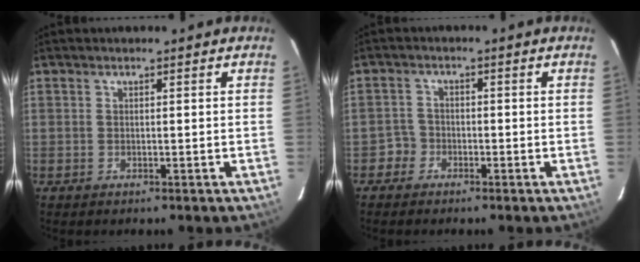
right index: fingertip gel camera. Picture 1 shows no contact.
{"total": 2.7, "force": [-1.6, 2.1, -0.5], "torque": [0.009, 0.014, -0.029]}